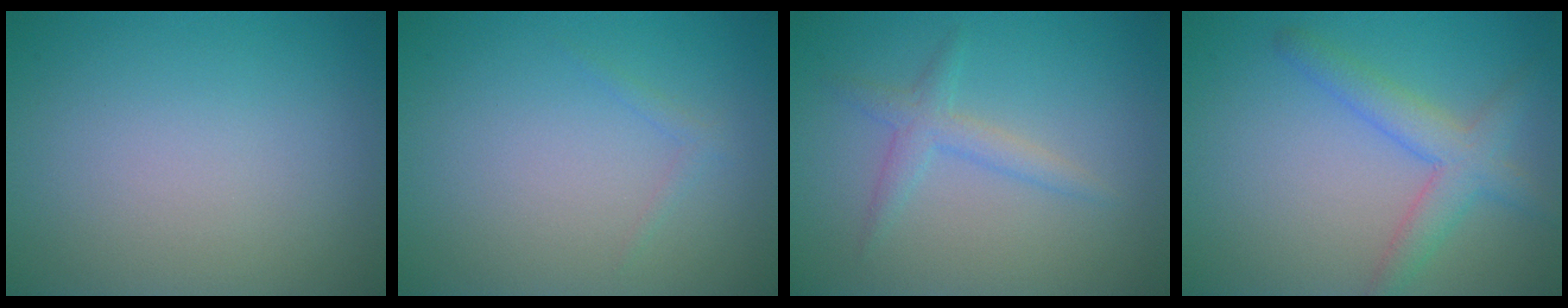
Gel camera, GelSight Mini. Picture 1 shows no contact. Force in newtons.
{"total": 0.7, "press": 0.7, "slide": 0.1}
{"total": 1.9, "press": 1.9, "slide": 0.1}
{"total": 3.6, "press": 3.6, "slide": 0.1}